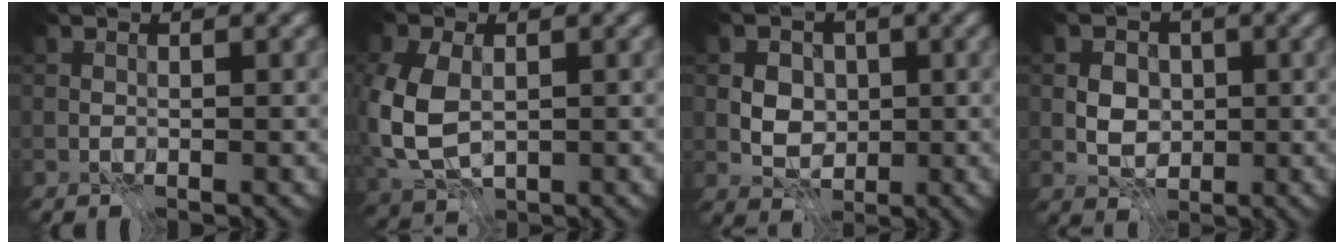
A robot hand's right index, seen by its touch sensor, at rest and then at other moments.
{"total": 7.5, "force": [-0.5, 5.1, 5.5], "torque": [-0.146, -0.003, -0.009]}
{"total": 4.8, "force": [0.2, 4.0, 2.7], "torque": [-0.027, 0.013, -0.006]}
{"total": 3.2, "force": [-0.5, 2.5, 2.0], "torque": [-0.025, 0.000, -0.015]}